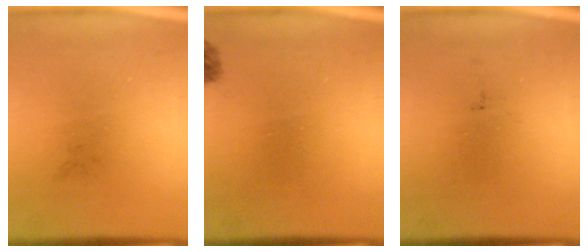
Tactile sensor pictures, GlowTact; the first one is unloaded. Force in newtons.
{"total": 1.4}
{"total": 0.0}